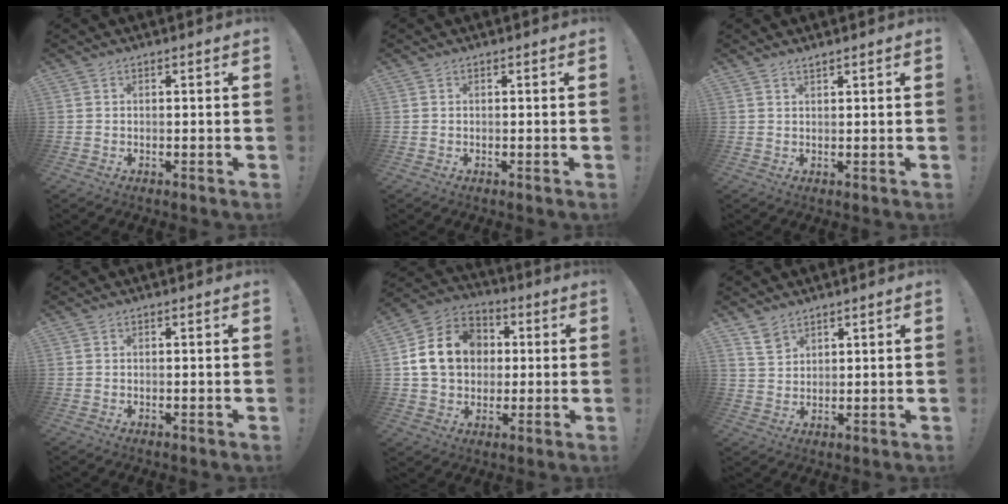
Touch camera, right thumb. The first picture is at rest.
{"total": 0.0}
{"total": 1.2, "force": [1.1, 0.1, 0.6], "torque": [-0.009, -0.003, 0.019]}
{"total": 0.0}
{"total": 15.9, "force": [2.3, 12.9, 8.9], "torque": [-0.140, 0.013, 0.054]}
{"total": 5.3, "force": [3.8, 3.2, 1.7], "torque": [-0.022, -0.023, 0.072]}